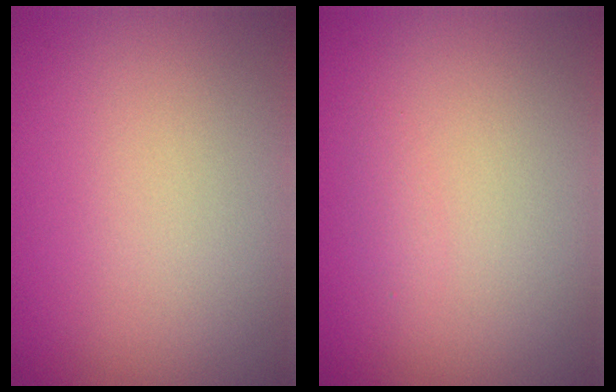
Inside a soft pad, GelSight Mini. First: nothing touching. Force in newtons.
{"total": 0.6, "press": 0.6, "slide": 0.0}